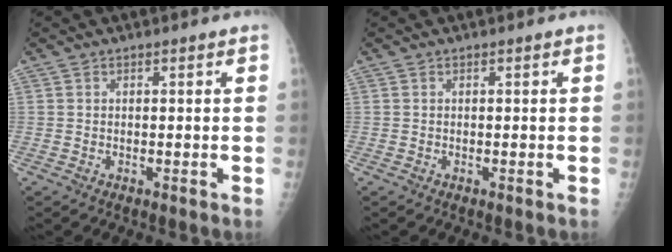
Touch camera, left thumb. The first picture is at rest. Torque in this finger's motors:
{"motor_torque": [-0.03, -0.03, -0.24, -0.21, 0.00]}